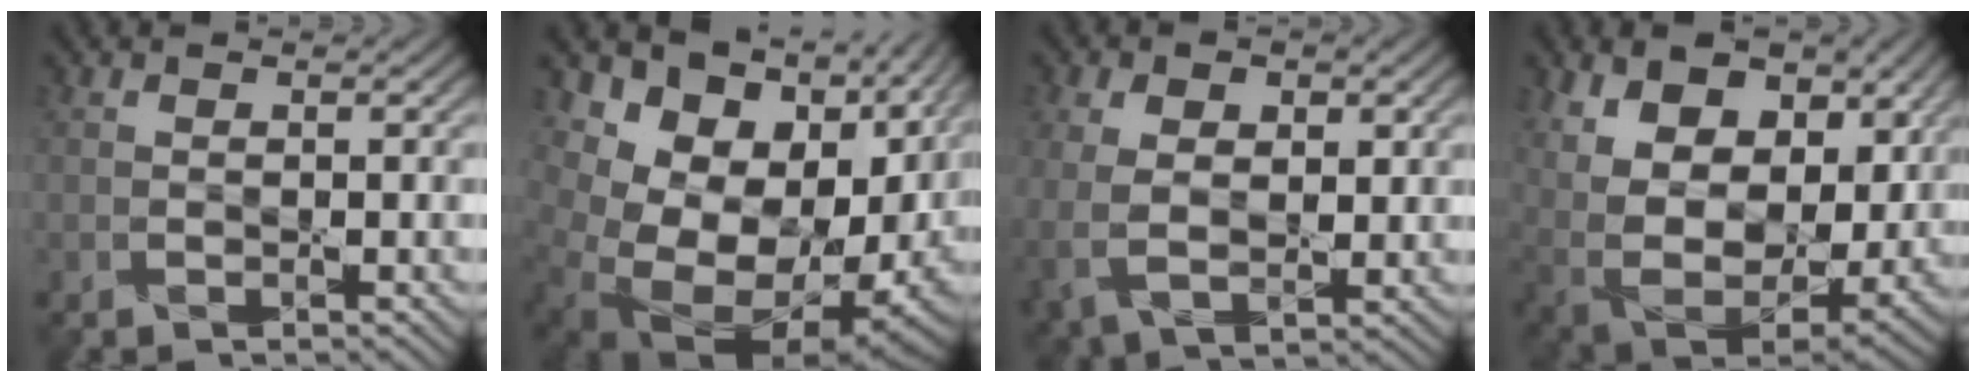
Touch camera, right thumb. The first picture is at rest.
{"total": 18.8, "force": [-0.4, 14.1, 12.5], "torque": [-0.189, -0.026, 0.044]}
{"total": 7.1, "force": [0.9, 4.8, 5.1], "torque": [-0.118, -0.013, 0.023]}
{"total": 15.9, "force": [4.8, 11.0, 10.5], "torque": [-0.217, 0.007, 0.086]}